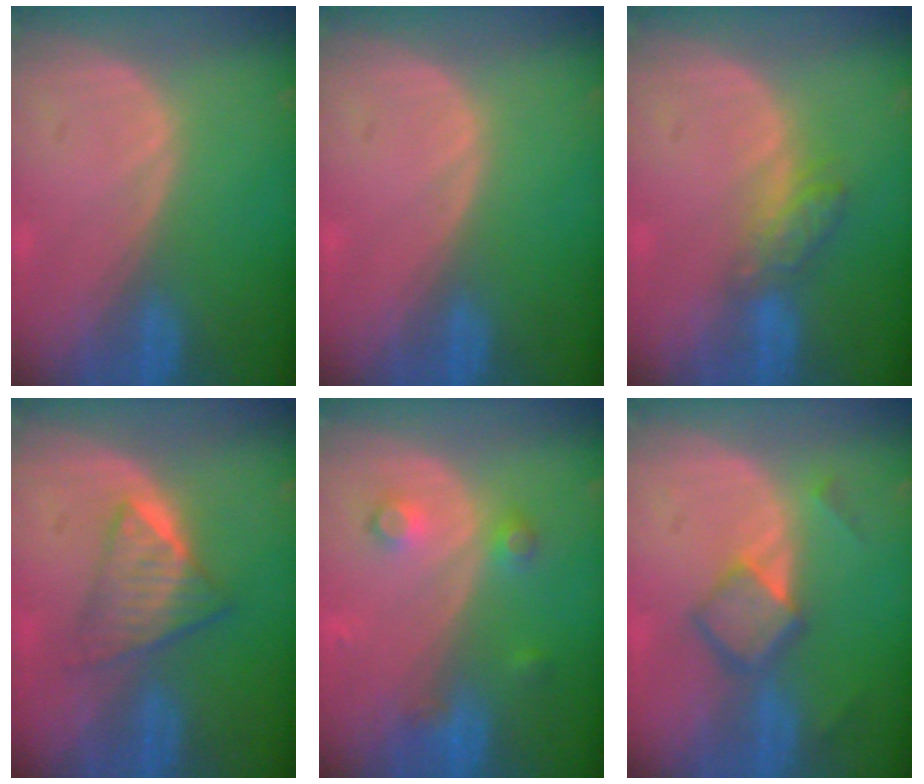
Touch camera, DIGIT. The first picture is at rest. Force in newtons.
{"total": 0.0}
{"total": 4.3, "press": 4.1, "slide": 1.5}
{"total": 6.3, "press": 5.4, "slide": 3.1}
{"total": 3.7, "press": 3.5, "slide": 1.4}
{"total": 5.7, "press": 4.9, "slide": 3.0}